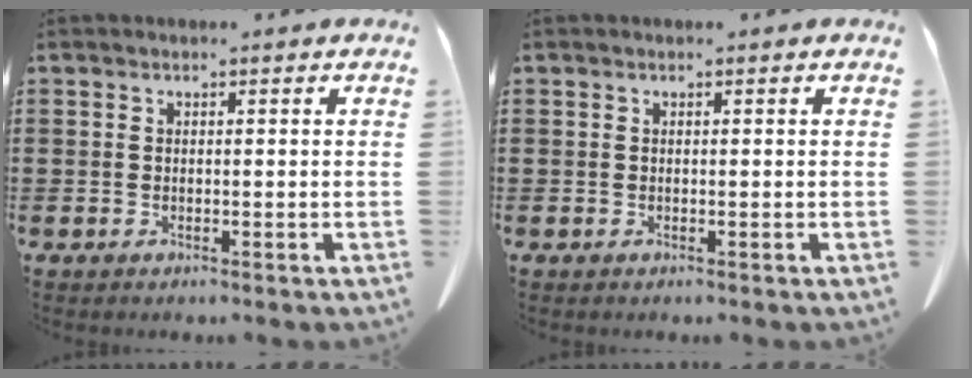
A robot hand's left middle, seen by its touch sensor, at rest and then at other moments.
{"total": 0.0}